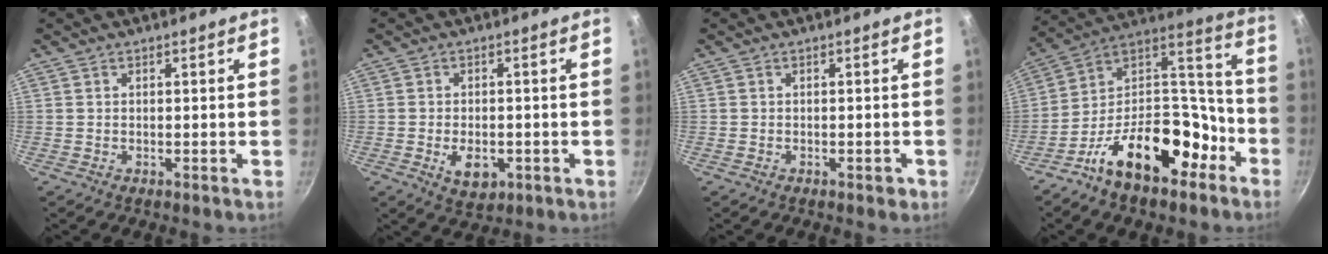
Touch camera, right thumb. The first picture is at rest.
{"total": 5.9, "force": [-1.7, 3.8, 4.2], "torque": [-0.053, 0.002, -0.019]}
{"total": 1.3, "force": [-0.7, 0.8, 0.8], "torque": [-0.007, 0.010, -0.004]}
{"total": 21.9, "force": [-11.7, 12.2, 13.9], "torque": [-0.167, 0.108, -0.196]}